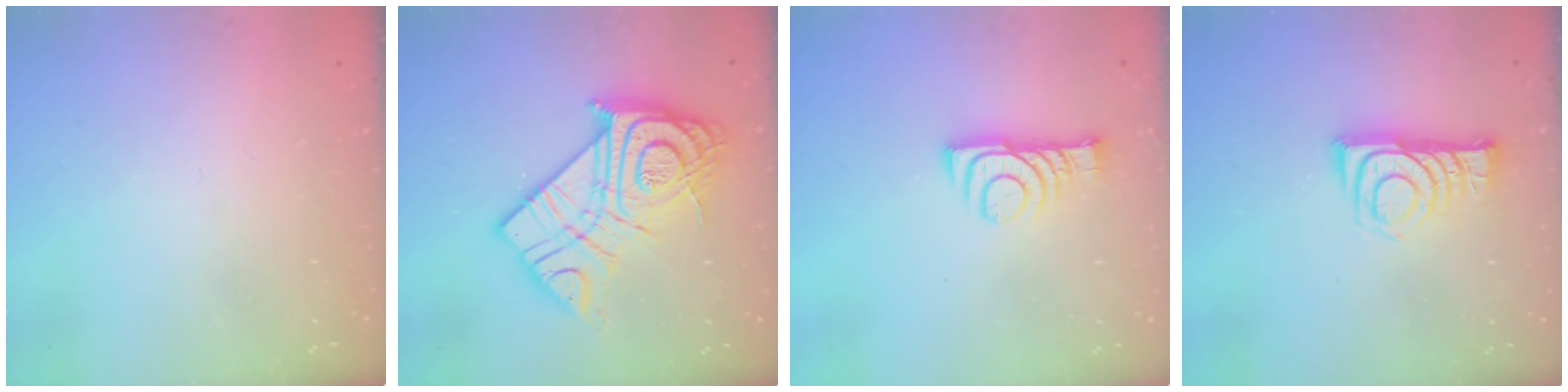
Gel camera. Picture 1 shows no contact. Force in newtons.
{"total": 24.3, "press": 24.1, "slide": 2.4}
{"total": 9.4, "press": 9.4, "slide": 0.9}
{"total": 9.5, "press": 9.5, "slide": 0.3}